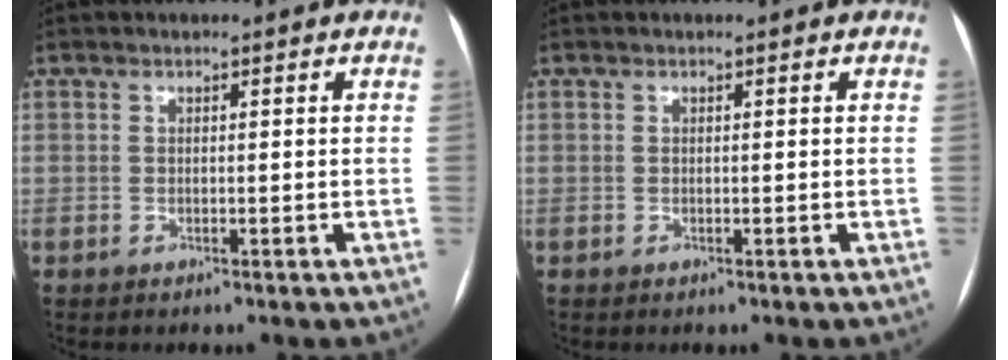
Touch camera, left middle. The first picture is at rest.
{"total": 0.0}